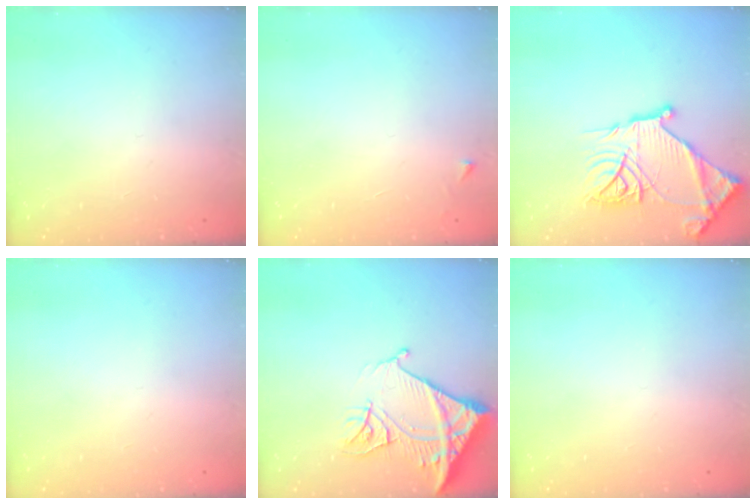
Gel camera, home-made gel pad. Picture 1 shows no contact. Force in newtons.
{"total": 2.6, "press": 2.6, "slide": 0.3}
{"total": 22.8, "press": 22.6, "slide": 2.3}
{"total": 0.0}
{"total": 15.3, "press": 15.2, "slide": 1.7}
{"total": 0.0}